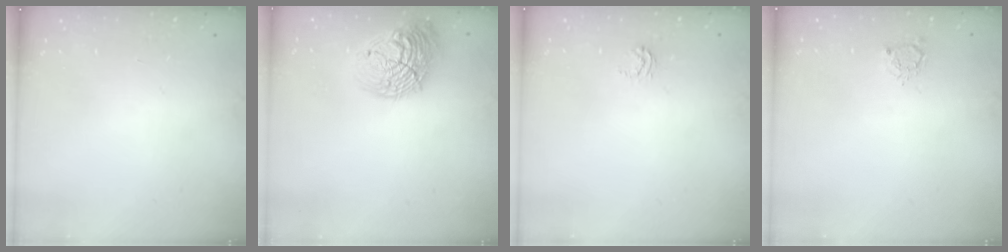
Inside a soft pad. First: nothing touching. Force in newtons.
{"total": 18.1, "press": 18.0, "slide": 1.7}
{"total": 3.3, "press": 3.2, "slide": 0.7}
{"total": 3.5, "press": 3.5, "slide": 0.5}